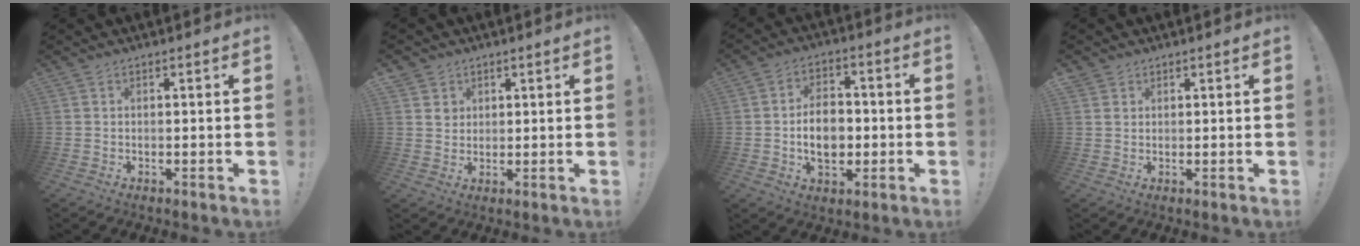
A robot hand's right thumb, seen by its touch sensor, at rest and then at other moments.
{"total": 5.5, "force": [2.6, 4.8, 0.6], "torque": [-0.001, -0.025, 0.049]}
{"total": 11.7, "force": [-1.3, 8.2, 8.2], "torque": [-0.140, 0.009, -0.022]}
{"total": 2.1, "force": [1.4, 1.6, 0.3], "torque": [0.006, -0.012, 0.024]}